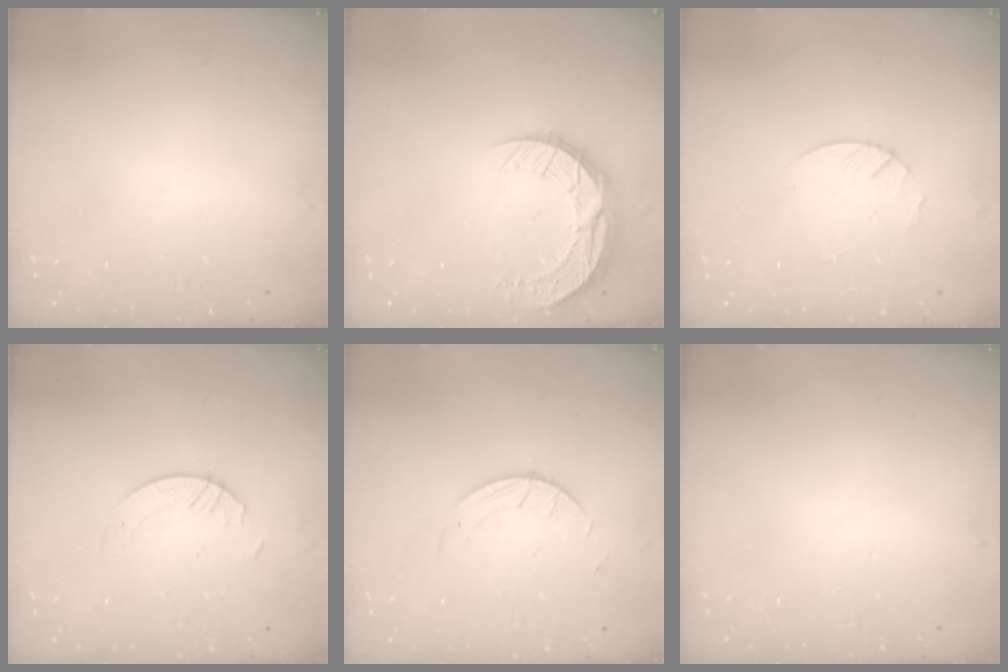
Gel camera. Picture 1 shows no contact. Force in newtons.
{"total": 10.6, "press": 10.6, "slide": 0.7}
{"total": 3.0, "press": 2.9, "slide": 0.3}
{"total": 2.9, "press": 2.9, "slide": 0.3}
{"total": 1.9, "press": 1.9, "slide": 0.1}
{"total": 0.0}